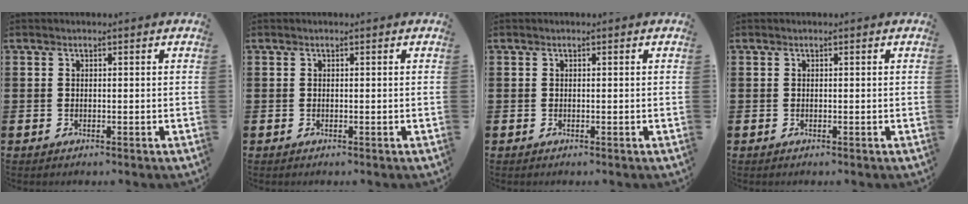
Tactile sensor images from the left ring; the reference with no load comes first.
{"total": 0.0}
{"total": 0.0}
{"total": 0.0}